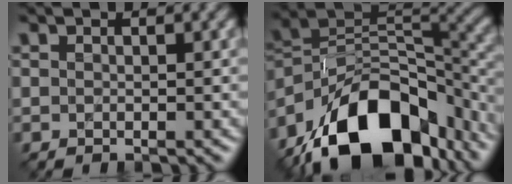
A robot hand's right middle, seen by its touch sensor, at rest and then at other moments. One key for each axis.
{"total": 15.9, "fx": -9.9, "fy": 8.3, "fz": 9.3, "tx": -0.167, "ty": 0.013, "tz": -0.176}